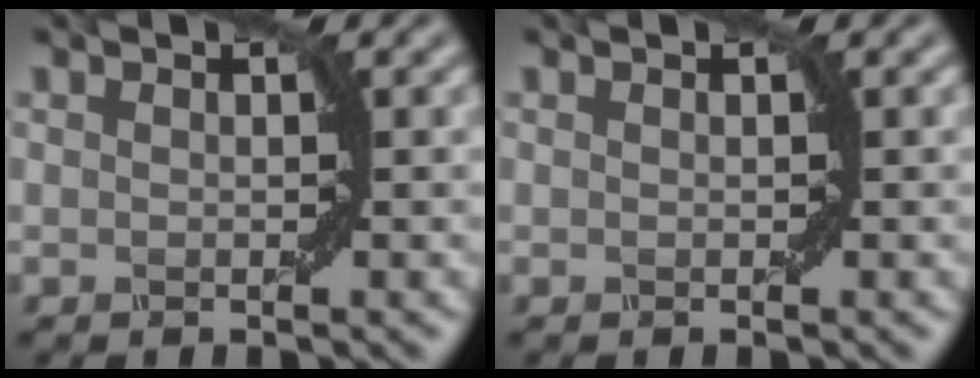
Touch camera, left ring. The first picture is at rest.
{"total": 0.0}